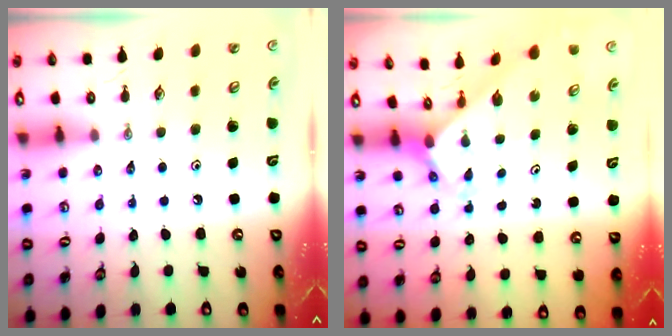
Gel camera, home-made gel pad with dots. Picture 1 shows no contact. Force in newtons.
{"total": 2.6, "press": 2.6, "slide": 0.2}